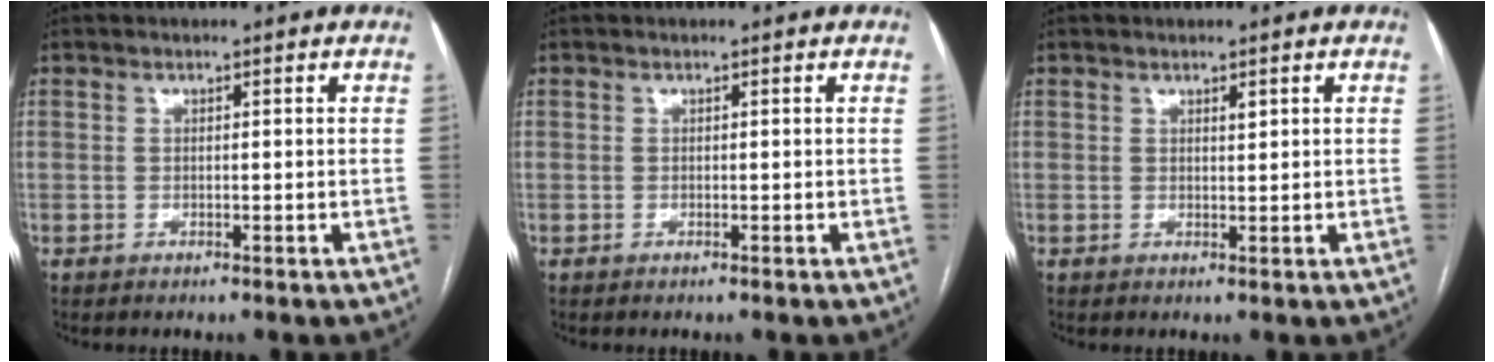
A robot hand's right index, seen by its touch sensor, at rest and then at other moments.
{"total": 0.0}
{"total": 0.9, "force": [0.6, 0.3, 0.6], "torque": [-0.010, -0.001, 0.009]}